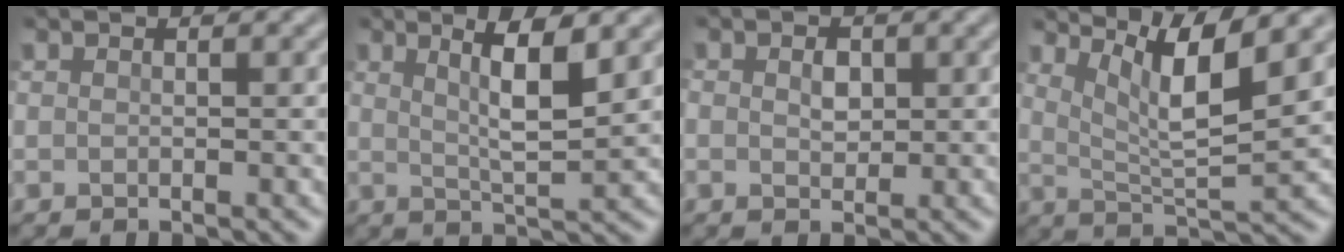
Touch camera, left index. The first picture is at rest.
{"total": 4.8, "force": [1.7, 0.9, 4.4], "torque": [-0.072, -0.008, 0.029]}
{"total": 1.4, "force": [-0.1, 1.1, 0.9], "torque": [-0.019, -0.003, -0.001]}
{"total": 6.4, "force": [3.6, 1.3, 5.1], "torque": [-0.083, -0.002, 0.067]}